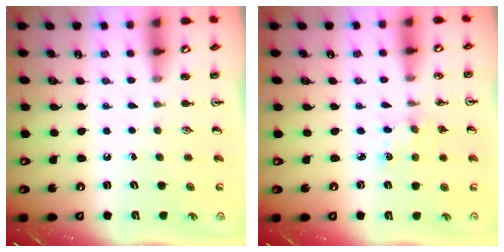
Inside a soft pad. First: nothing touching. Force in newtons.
{"total": 3.1, "press": 3.1, "slide": 0.4}